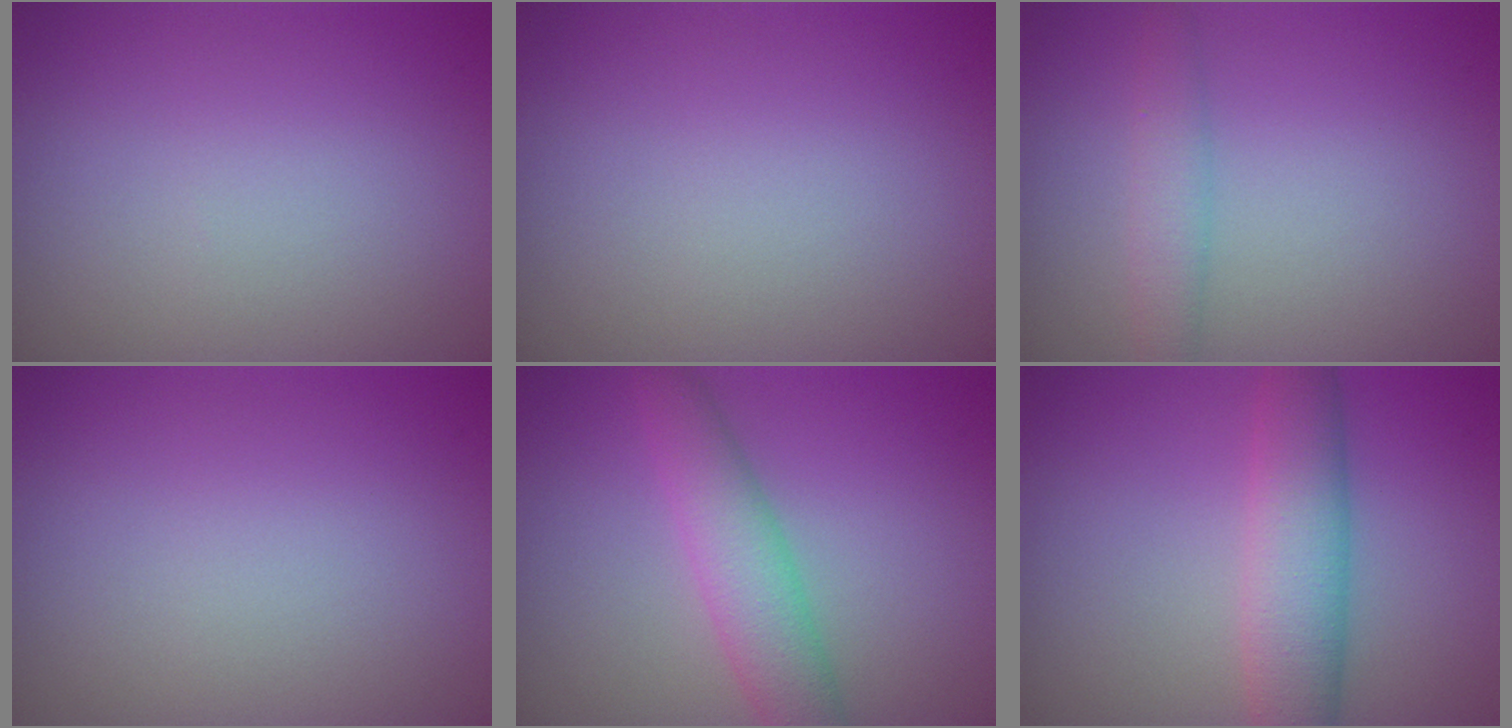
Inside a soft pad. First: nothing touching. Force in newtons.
{"total": 0.0}
{"total": 2.2, "press": 2.2, "slide": 0.1}
{"total": 0.0}
{"total": 4.3, "press": 4.3, "slide": 0.2}
{"total": 5.2, "press": 5.2, "slide": 0.1}